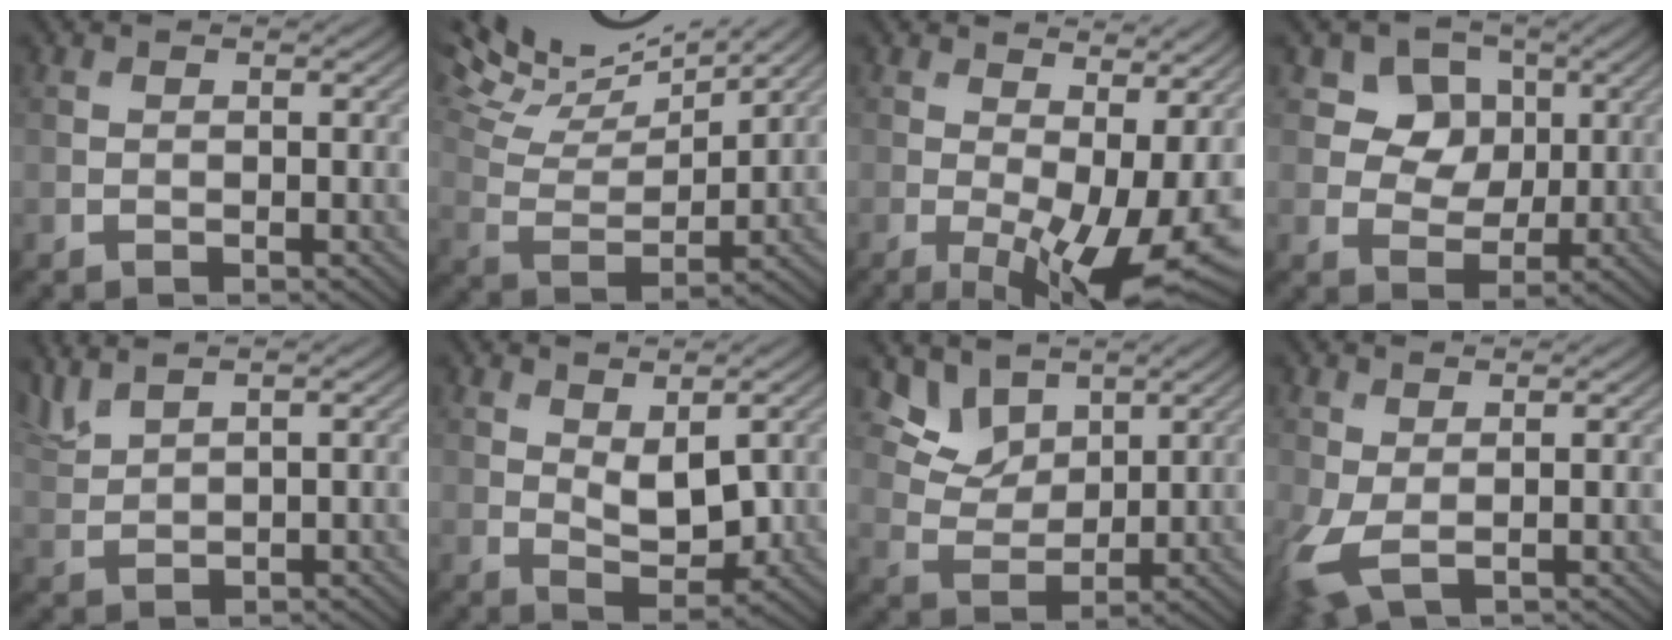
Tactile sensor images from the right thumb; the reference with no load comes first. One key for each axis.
{"total": 11.9, "fx": 10.0, "fy": 2.5, "fz": 5.8, "tx": -0.124, "ty": -0.003, "tz": 0.148}
{"total": 12.3, "fx": -0.1, "fy": 5.5, "fz": 11.0, "tx": -0.161, "ty": -0.015, "tz": 0.019}
{"total": 7.6, "fx": 3.4, "fy": 6.2, "fz": 2.9, "tx": -0.070, "ty": -0.017, "tz": 0.075}
{"total": 3.2, "fx": 2.7, "fy": 0.5, "fz": 1.6, "tx": -0.044, "ty": 0.011, "tz": 0.064}
{"total": 4.5, "fx": 1.3, "fy": 2.2, "fz": 3.7, "tx": -0.067, "ty": -0.006, "tz": 0.029}
{"total": 7.0, "fx": 5.1, "fy": 3.9, "fz": 2.8, "tx": -0.072, "ty": -0.021, "tz": 0.114}
{"total": 4.2, "fx": -0.1, "fy": 1.8, "fz": 3.8, "tx": -0.104, "ty": -0.005, "tz": -0.003}